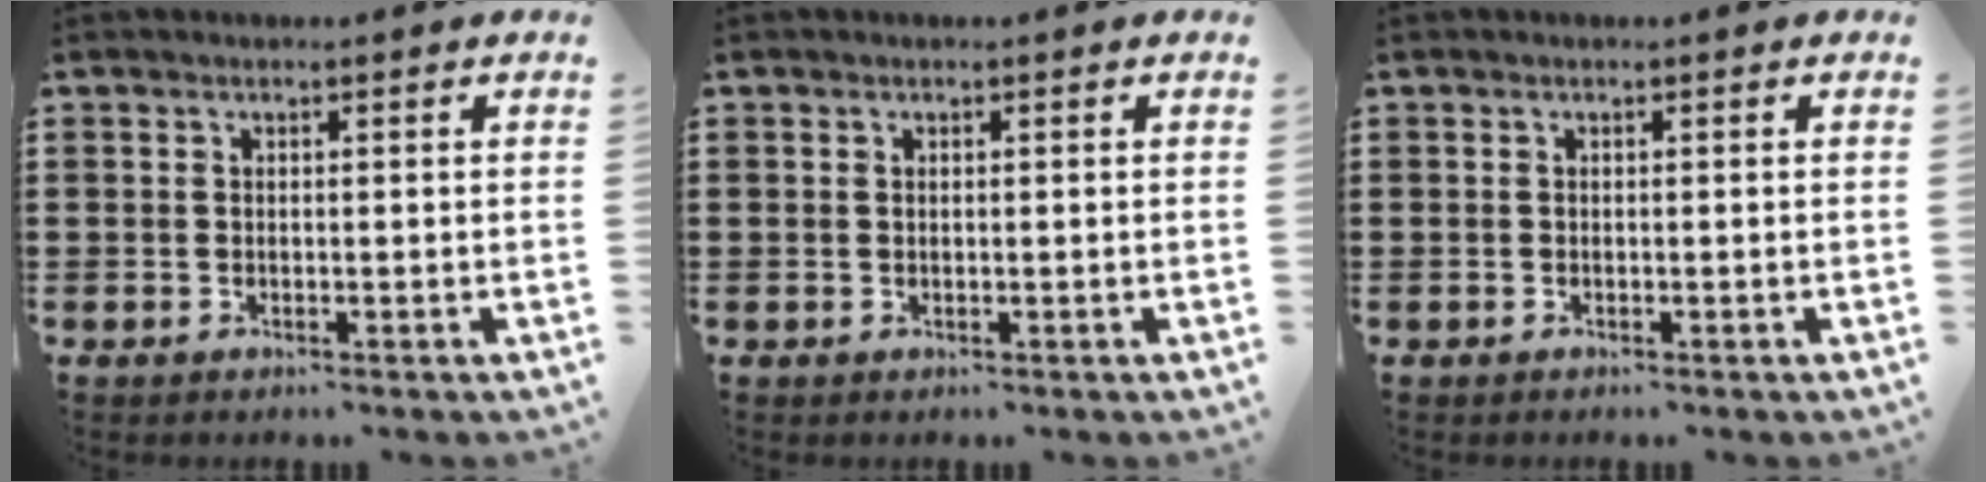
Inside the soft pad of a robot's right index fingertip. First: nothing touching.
{"total": 0.0}
{"total": 0.0}